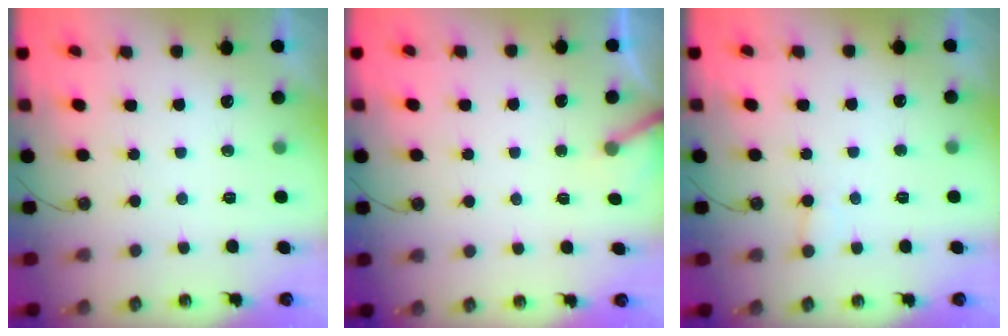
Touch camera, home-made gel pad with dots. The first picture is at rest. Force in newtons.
{"total": 4.6, "press": 4.6, "slide": 0.4}
{"total": 3.8, "press": 3.8, "slide": 0.3}